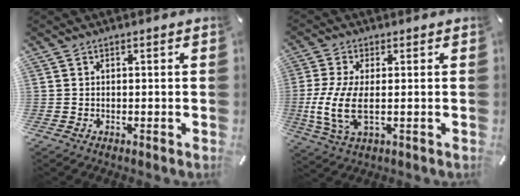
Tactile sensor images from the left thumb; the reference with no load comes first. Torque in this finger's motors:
{"motor_torque": [0.67, 1.77, 0.89, -0.55, 0.51]}